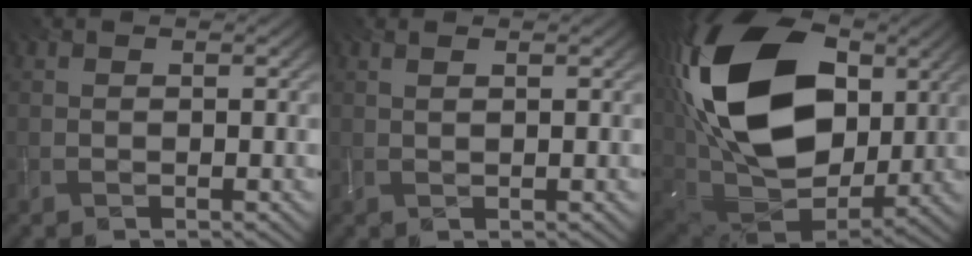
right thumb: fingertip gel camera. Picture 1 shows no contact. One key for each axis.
{"total": 0.8, "fx": 0.5, "fy": 0.0, "fz": 0.7, "tx": -0.016, "ty": 0.004, "tz": 0.010}
{"total": 22.5, "fx": 6.1, "fy": 14.3, "fz": 16.2, "tx": -0.353, "ty": 0.035, "tz": 0.101}